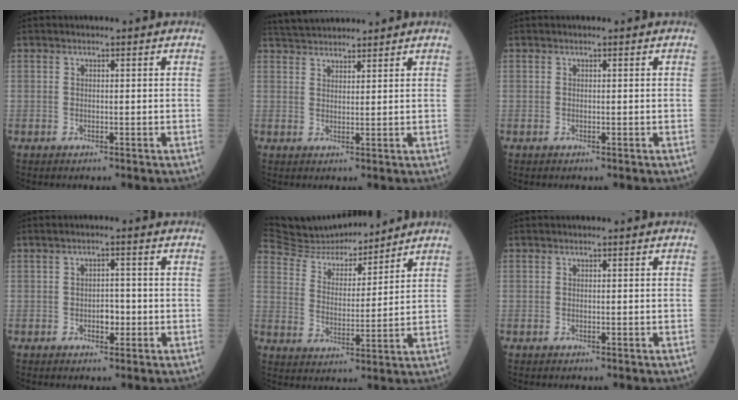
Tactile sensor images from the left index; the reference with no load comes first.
{"total": 6.8, "force": [6.5, 0.8, 1.8], "torque": [-0.036, 0.036, 0.112]}
{"total": 0.0}
{"total": 2.4, "force": [-0.6, 1.2, 2.0], "torque": [-0.028, 0.003, -0.008]}
{"total": 14.8, "force": [14.1, 3.0, 3.3], "torque": [-0.061, 0.009, 0.240]}
{"total": 0.0}